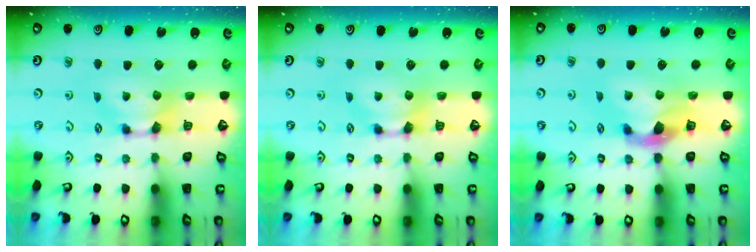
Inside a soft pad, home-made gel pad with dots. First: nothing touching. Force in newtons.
{"total": 0.0}
{"total": 2.3, "press": 1.9, "slide": 1.3}